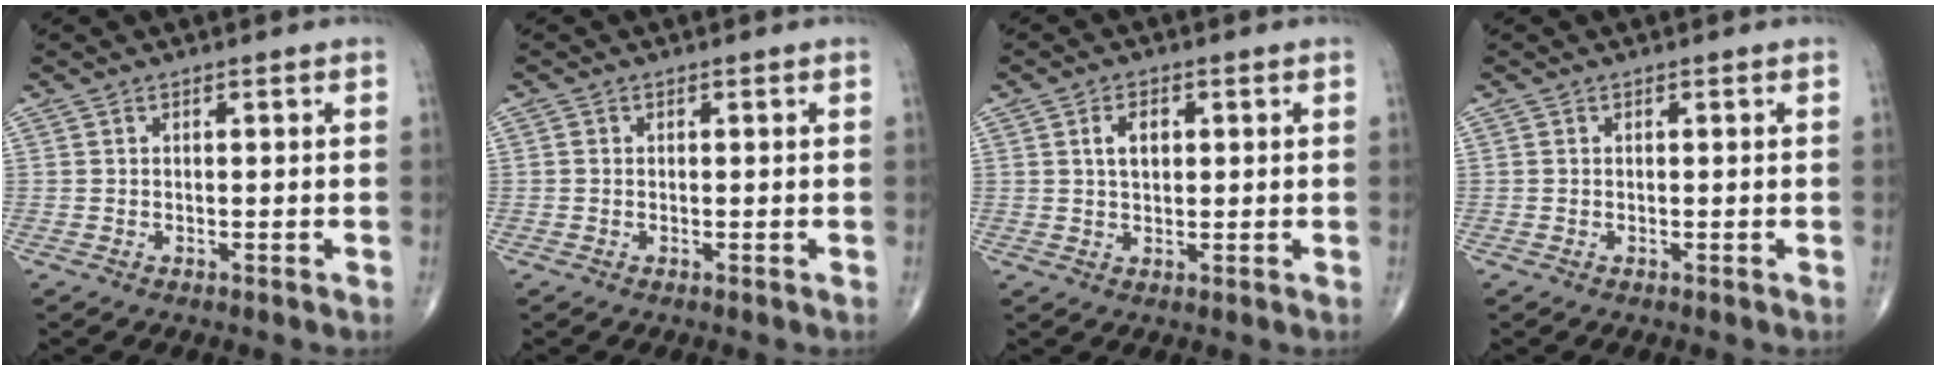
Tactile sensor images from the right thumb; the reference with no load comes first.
{"total": 0.6, "force": [0.0, 0.5, 0.2], "torque": [-0.002, 0.001, -0.002]}
{"total": 4.0, "force": [1.1, 2.5, 3.0], "torque": [-0.045, 0.000, 0.020]}
{"total": 0.0}